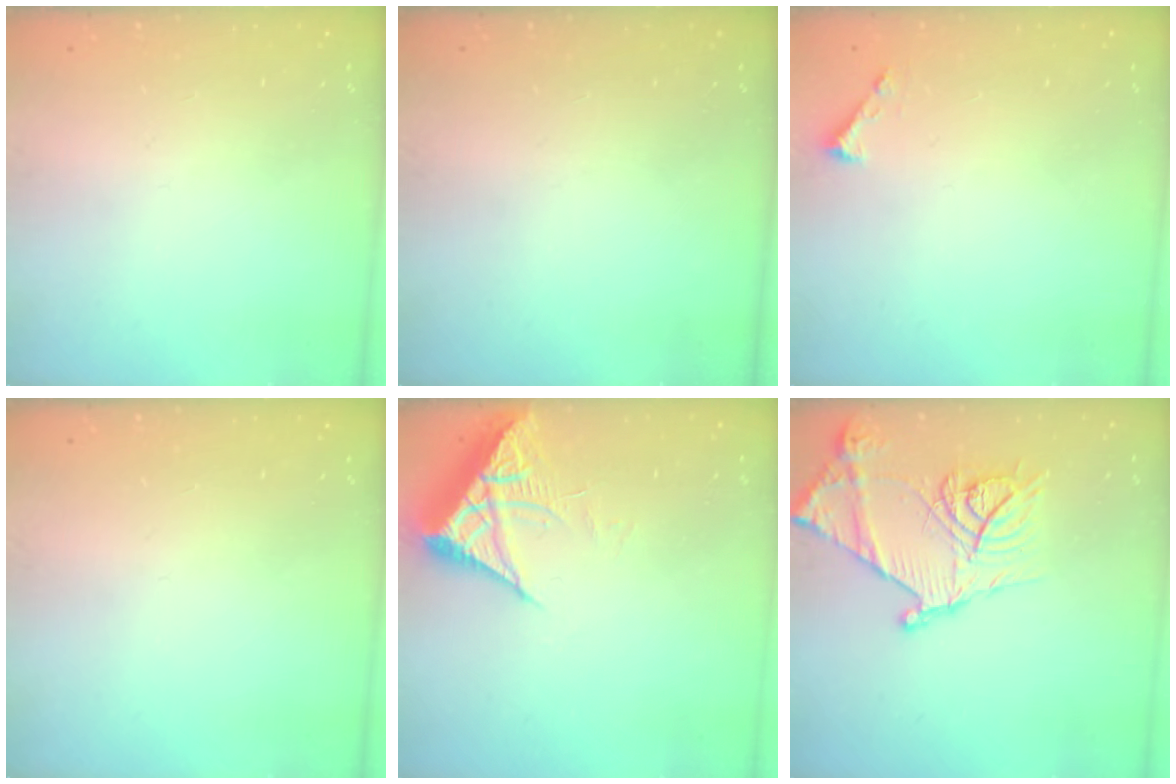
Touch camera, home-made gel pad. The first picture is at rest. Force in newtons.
{"total": 0.0}
{"total": 1.6, "press": 1.6, "slide": 0.1}
{"total": 0.0}
{"total": 7.0, "press": 7.0, "slide": 0.2}
{"total": 18.1, "press": 18.1, "slide": 1.2}